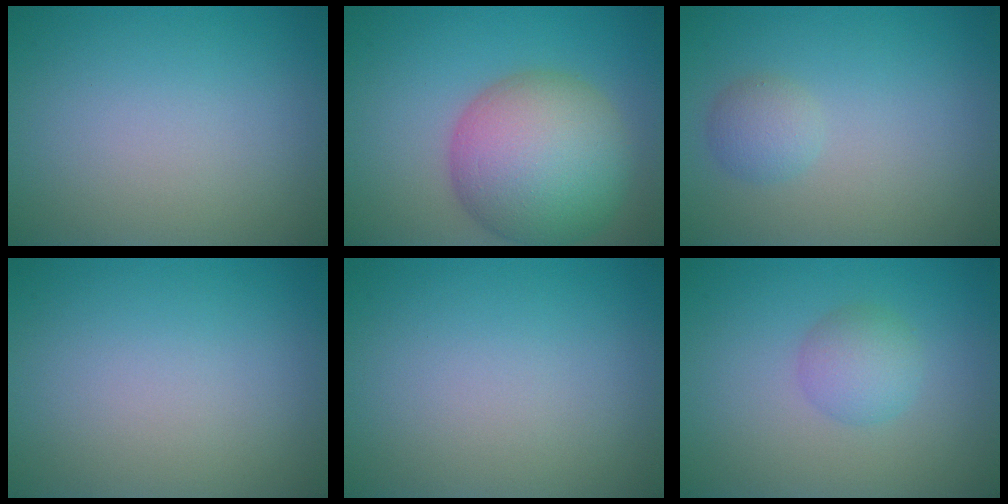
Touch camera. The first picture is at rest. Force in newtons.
{"total": 10.6, "press": 10.6, "slide": 0.5}
{"total": 1.7, "press": 1.7, "slide": 0.0}
{"total": 0.0}
{"total": 0.0}
{"total": 2.5, "press": 2.5, "slide": 0.1}